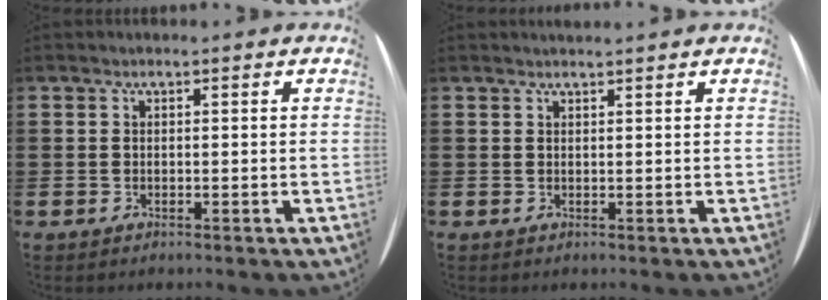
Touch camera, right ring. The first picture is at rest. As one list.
[{"total": 0.7, "force": [0.7, -0.2, 0.1], "torque": [0.000, -0.001, 0.014]}]